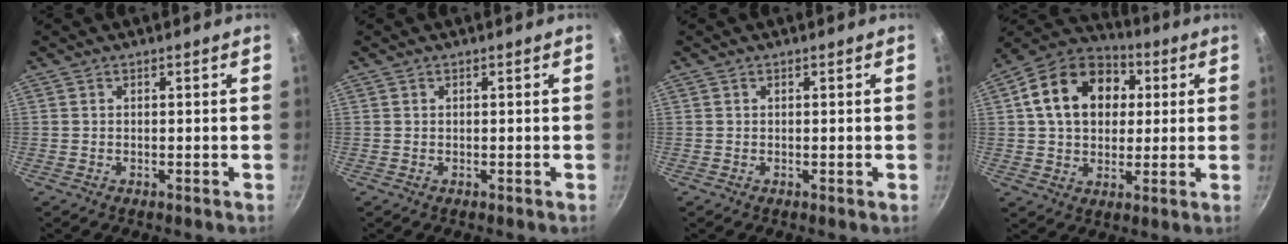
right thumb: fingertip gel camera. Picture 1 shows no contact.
{"total": 0.0}
{"total": 0.0}
{"total": 17.5, "force": [3.8, 13.1, 11.0], "torque": [-0.163, 0.026, 0.051]}